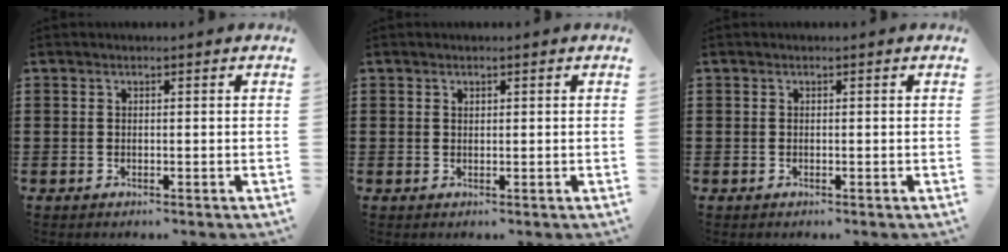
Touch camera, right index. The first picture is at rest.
{"total": 1.5, "force": [-0.2, -0.4, -1.4], "torque": [0.031, -0.001, -0.002]}
{"total": 0.0}